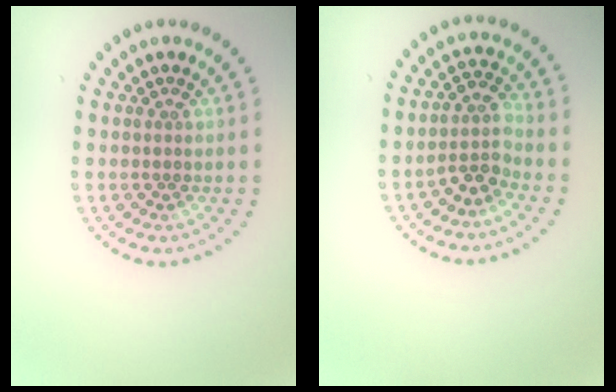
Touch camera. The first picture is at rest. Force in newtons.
{"total": 2.7, "press": 2.0, "slide": 1.9}